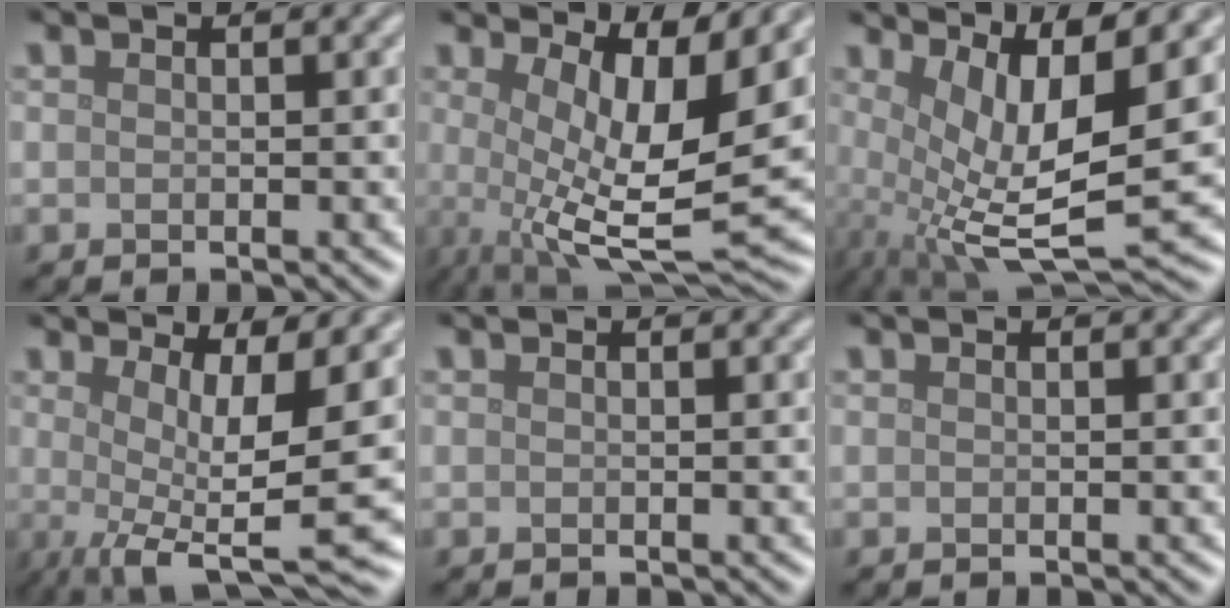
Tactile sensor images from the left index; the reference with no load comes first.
{"total": 10.7, "force": [1.7, 3.4, 10.0], "torque": [-0.161, -0.015, 0.034]}
{"total": 10.7, "force": [1.5, 3.0, 10.1], "torque": [-0.180, -0.004, 0.036]}
{"total": 9.0, "force": [0.0, 2.3, 8.7], "torque": [-0.131, -0.008, 0.000]}
{"total": 0.0}
{"total": 0.0}